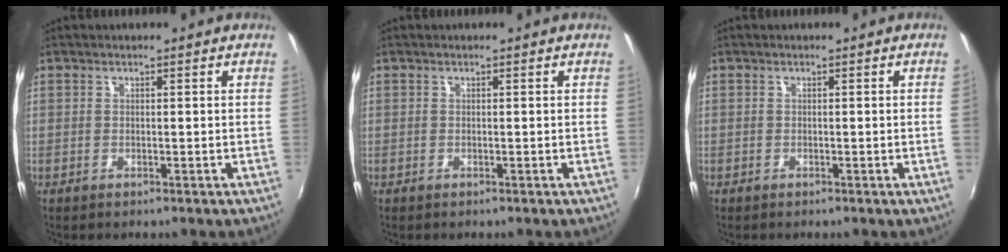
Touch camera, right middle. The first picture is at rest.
{"total": 0.0}
{"total": 0.6, "force": [0.1, -0.4, 0.5], "torque": [-0.001, -0.004, 0.000]}